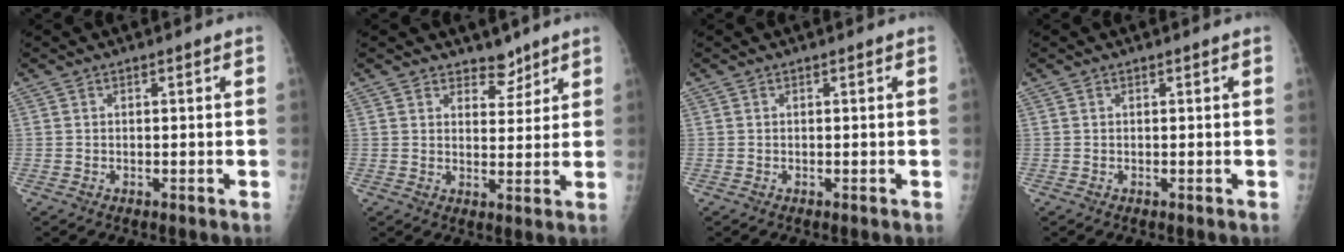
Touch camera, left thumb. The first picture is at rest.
{"total": 4.0, "force": [3.3, 2.2, 0.8], "torque": [0.013, -0.025, 0.051]}
{"total": 0.0}
{"total": 0.0}